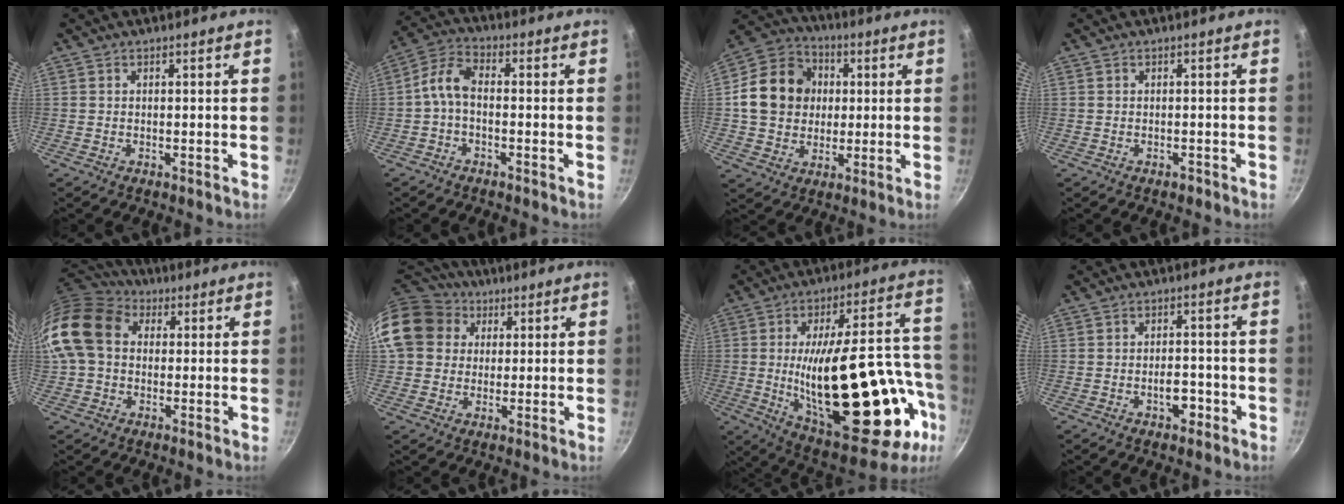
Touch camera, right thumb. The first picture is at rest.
{"total": 5.2, "force": [-1.3, 2.6, 4.3], "torque": [-0.096, 0.029, -0.037]}
{"total": 15.4, "force": [1.7, 13.1, 7.8], "torque": [-0.109, 0.019, 0.023]}
{"total": 0.9, "force": [-0.5, 0.5, 0.4], "torque": [-0.004, 0.006, -0.004]}
{"total": 16.0, "force": [2.8, 12.2, 9.9], "torque": [-0.181, 0.032, 0.037]}
{"total": 17.0, "force": [5.2, 14.3, 7.6], "torque": [-0.143, 0.028, 0.088]}
{"total": 35.1, "force": [-7.4, 14.4, 31.1], "torque": [-0.430, 0.022, -0.080]}
{"total": 4.2, "force": [-1.7, 2.4, 2.9], "torque": [-0.023, 0.014, -0.025]}